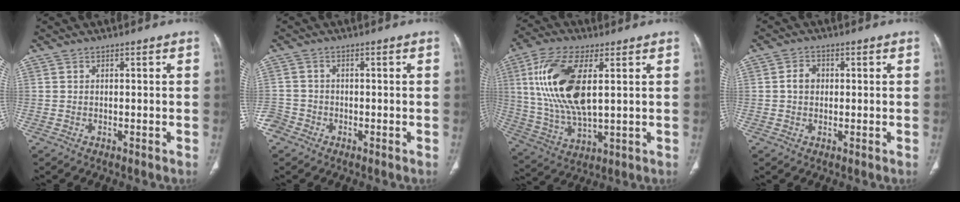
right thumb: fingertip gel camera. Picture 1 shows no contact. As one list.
[{"total": 3.8, "force": [-2.4, 2.9, 0.5], "torque": [-0.005, 0.014, -0.051]}, {"total": 17.6, "force": [3.8, 7.7, 15.3], "torque": [-0.317, -0.012, 0.079]}, {"total": 3.2, "force": [0.2, 2.6, 1.8], "torque": [-0.025, 0.010, 0.000]}]